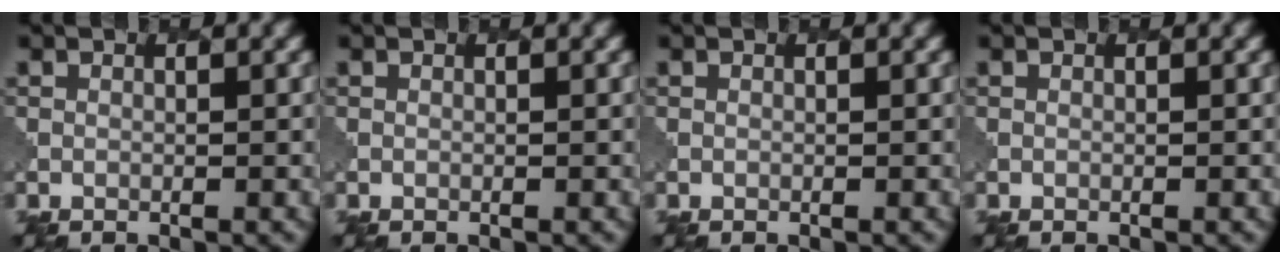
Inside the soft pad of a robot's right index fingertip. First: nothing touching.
{"total": 0.0}
{"total": 0.0}
{"total": 0.0}